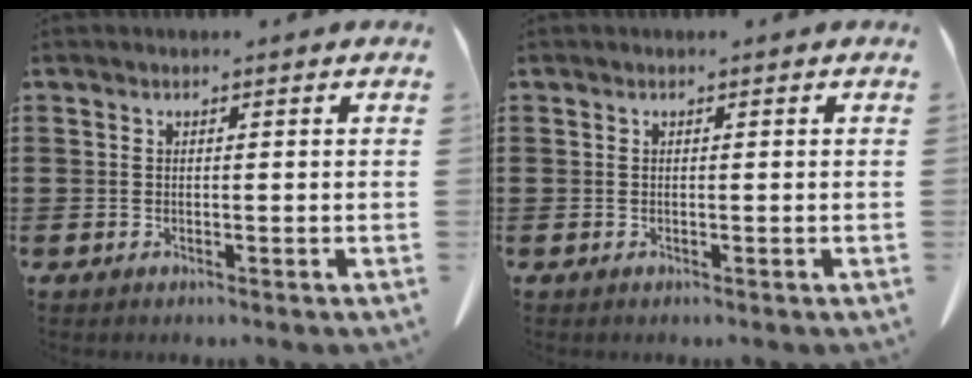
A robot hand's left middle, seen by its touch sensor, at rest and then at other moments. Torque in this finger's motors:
{"motor_torque": [-0.34, -0.37, 0.00, 0.00]}